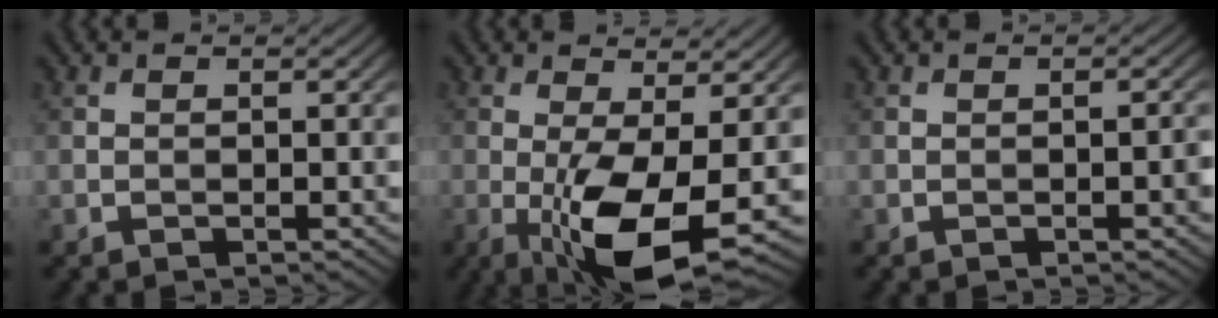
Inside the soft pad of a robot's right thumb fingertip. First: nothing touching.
{"total": 9.7, "force": [-2.5, 3.0, 8.9], "torque": [-0.177, -0.012, -0.038]}
{"total": 1.0, "force": [-0.3, 0.1, 1.0], "torque": [-0.013, 0.003, -0.005]}